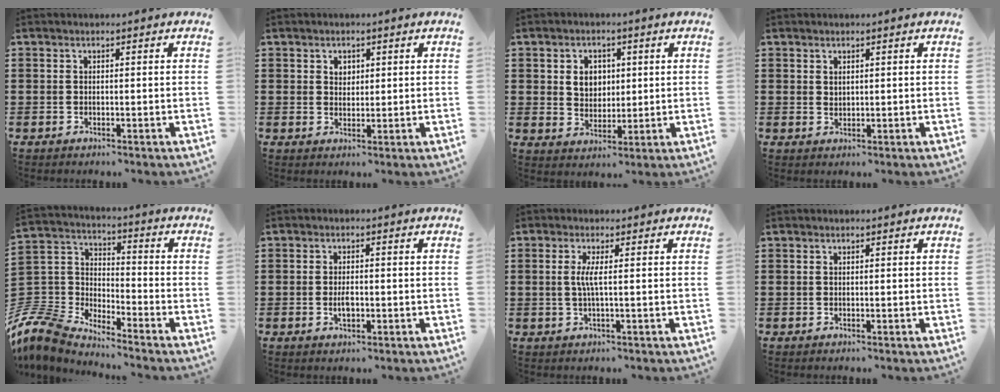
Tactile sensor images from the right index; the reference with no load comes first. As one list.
[{"total": 1.8, "force": [0.9, 1.4, 0.7], "torque": [-0.017, 0.007, 0.017]}, {"total": 4.3, "force": [1.0, 3.6, 2.1], "torque": [-0.047, 0.009, 0.013]}, {"total": 1.1, "force": [1.0, 0.6, 0.3], "torque": [-0.007, 0.002, 0.018]}, {"total": 8.0, "force": [-7.5, 2.2, 1.4], "torque": [-0.088, -0.012, -0.167]}, {"total": 2.5, "force": [-0.5, 1.1, 2.2], "torque": [-0.042, 0.001, -0.009]}, {"total": 2.9, "force": [0.0, 0.0, 2.9], "torque": [-0.064, -0.010, -0.005]}, {"total": 0.0}]